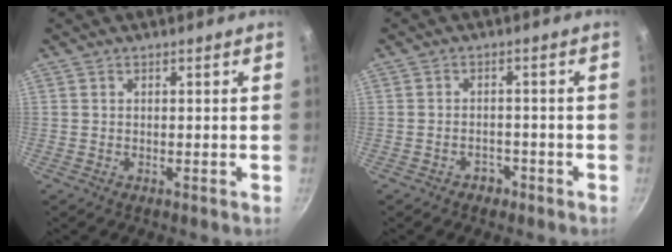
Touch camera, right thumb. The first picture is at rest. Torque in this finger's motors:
{"motor_torque": [-0.25, 0.05, -0.08, 0.45, 0.05]}